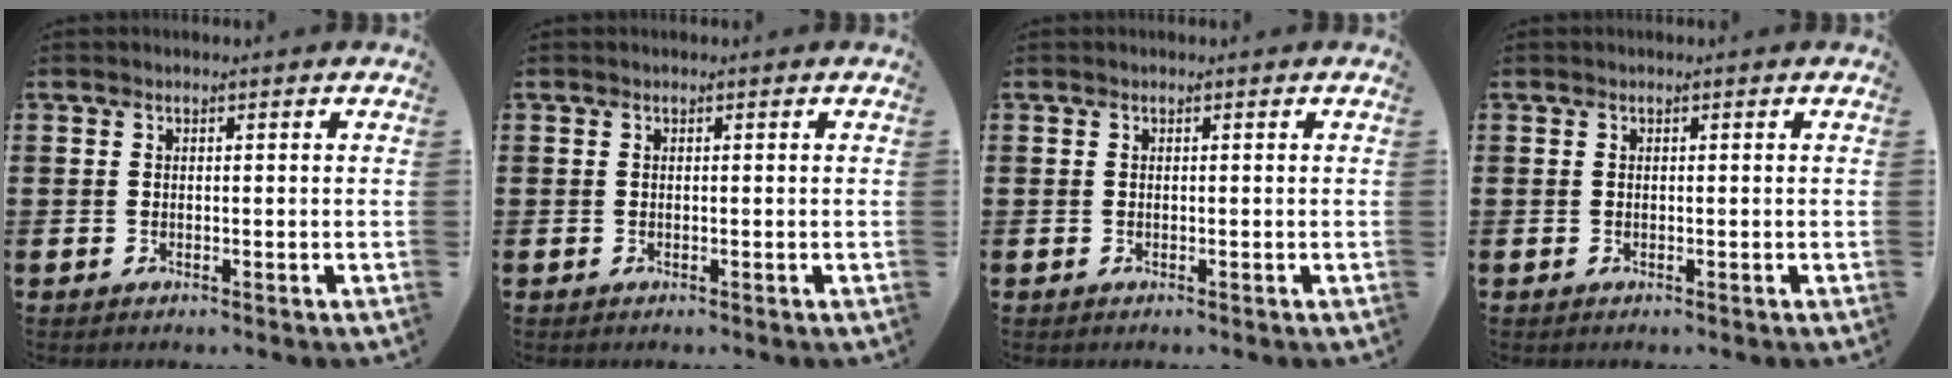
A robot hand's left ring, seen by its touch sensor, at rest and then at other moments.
{"total": 0.0}
{"total": 0.0}
{"total": 0.0}